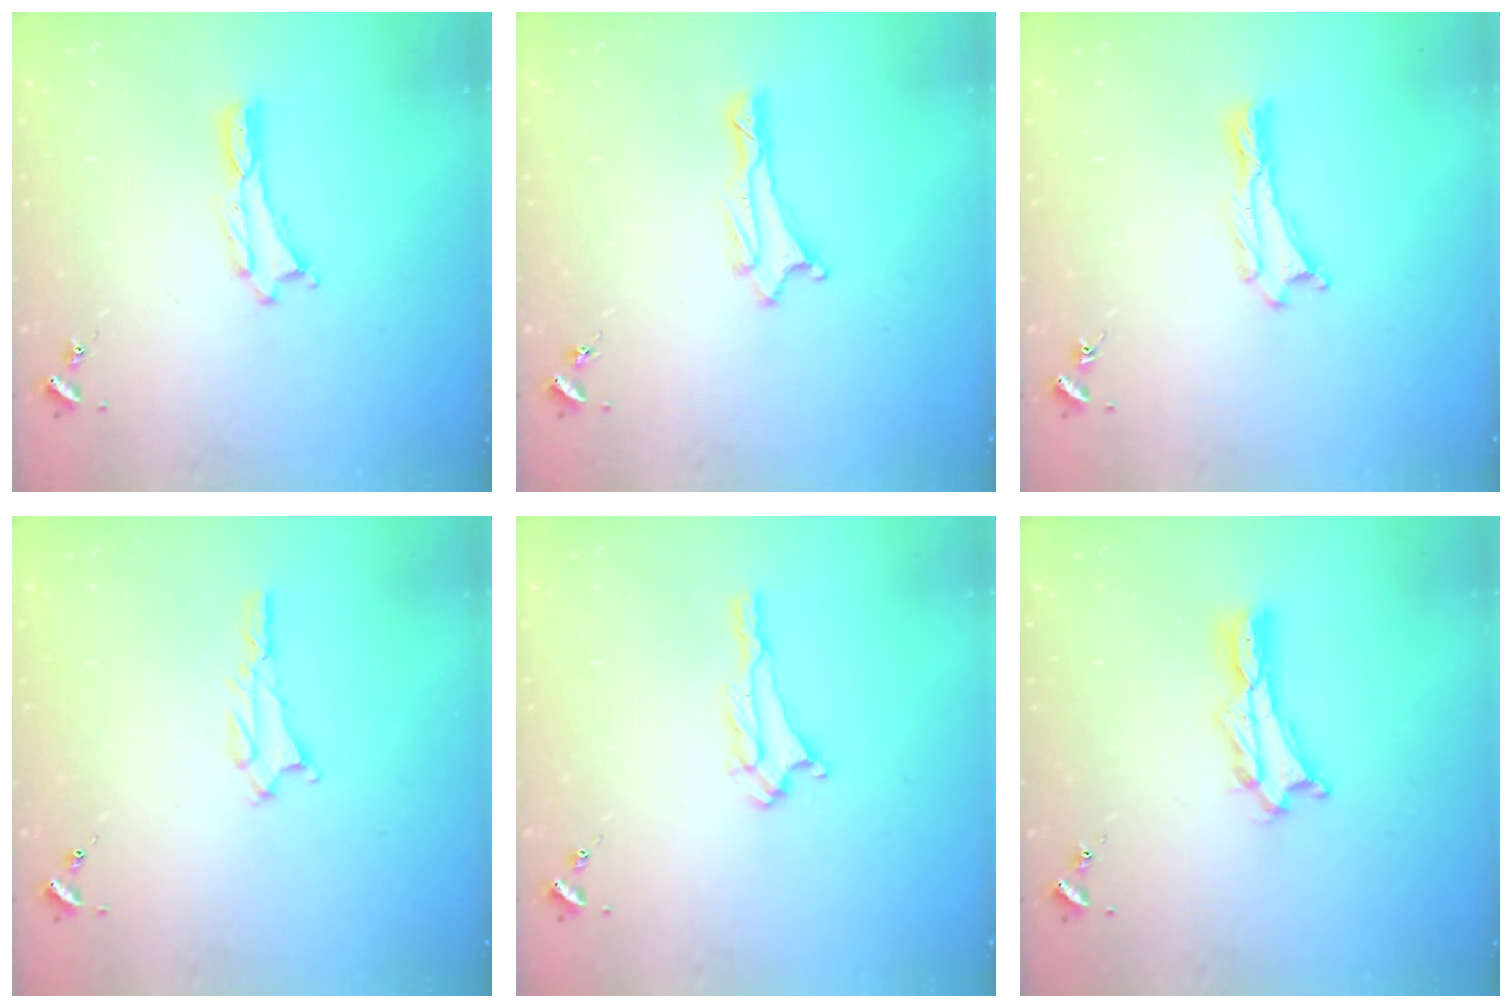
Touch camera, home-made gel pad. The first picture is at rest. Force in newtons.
{"total": 1.0, "press": 1.0, "slide": 0.2}
{"total": 0.0}
{"total": 1.8, "press": 1.8, "slide": 0.2}
{"total": 1.9, "press": 1.9, "slide": 0.4}
{"total": 2.0, "press": 2.0, "slide": 0.3}